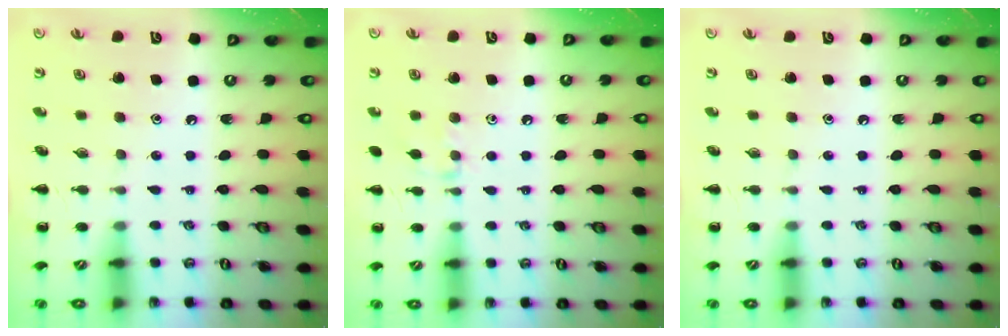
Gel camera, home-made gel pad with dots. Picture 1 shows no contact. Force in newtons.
{"total": 7.1, "press": 6.9, "slide": 1.5}
{"total": 0.0}